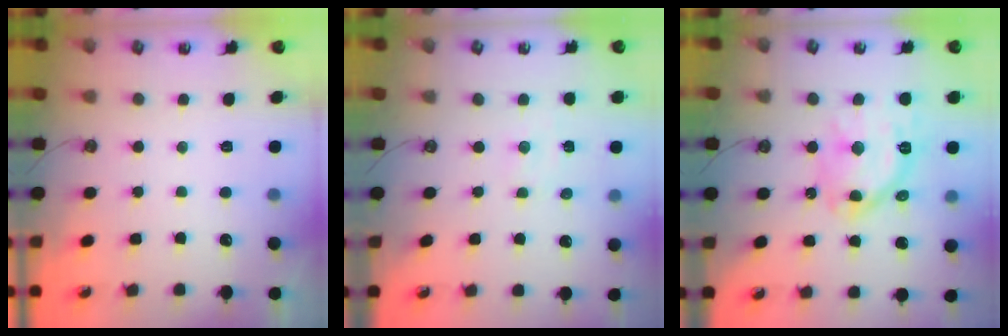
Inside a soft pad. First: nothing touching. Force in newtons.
{"total": 2.4, "press": 2.4, "slide": 0.5}
{"total": 15.0, "press": 14.9, "slide": 1.4}